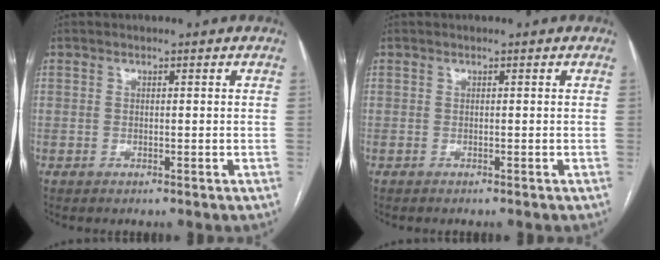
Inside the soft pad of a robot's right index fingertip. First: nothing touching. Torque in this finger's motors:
{"motor_torque": [0.02, -0.13, 0.02, 0.00]}